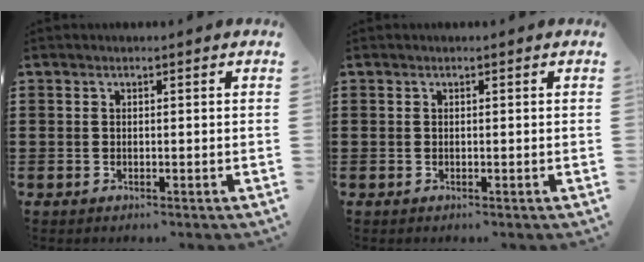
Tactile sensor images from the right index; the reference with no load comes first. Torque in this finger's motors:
{"motor_torque": [-0.04, -0.04, 0.00, -0.01]}